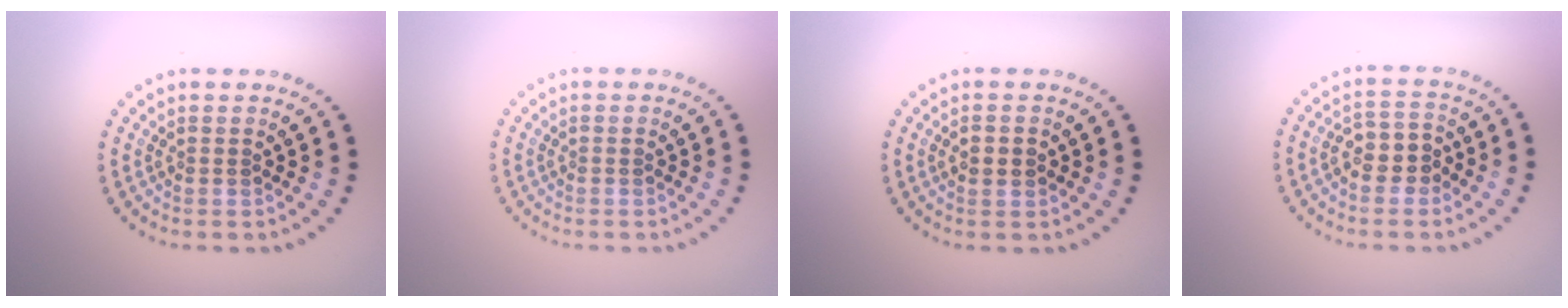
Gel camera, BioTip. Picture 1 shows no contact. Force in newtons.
{"total": 0.0}
{"total": 2.1, "press": 2.0, "slide": 0.2}
{"total": 2.8, "press": 2.7, "slide": 0.7}